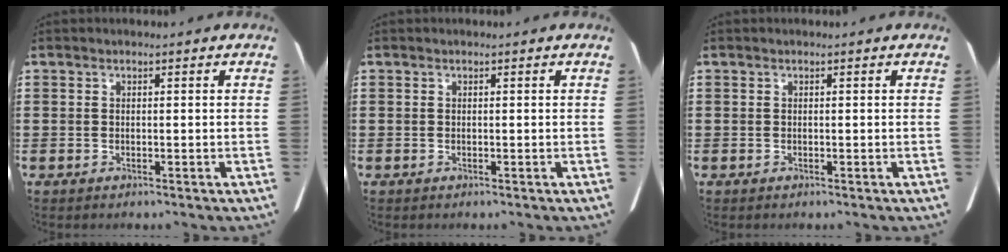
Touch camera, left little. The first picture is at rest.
{"total": 0.0}
{"total": 0.0}